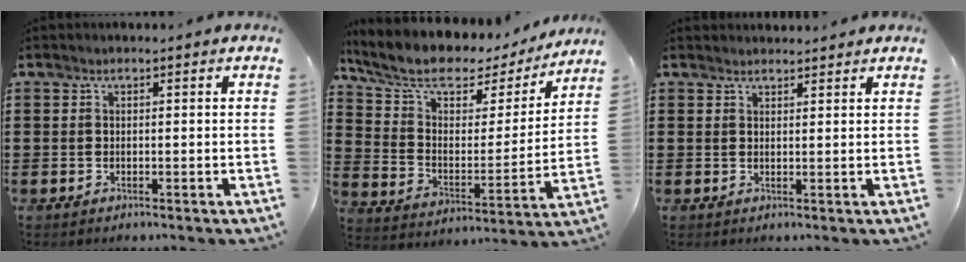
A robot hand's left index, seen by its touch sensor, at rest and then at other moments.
{"total": 9.0, "force": [7.2, 3.2, 4.3], "torque": [-0.111, -0.047, 0.120]}
{"total": 1.6, "force": [1.5, 0.3, -0.1], "torque": [-0.003, 0.001, 0.031]}